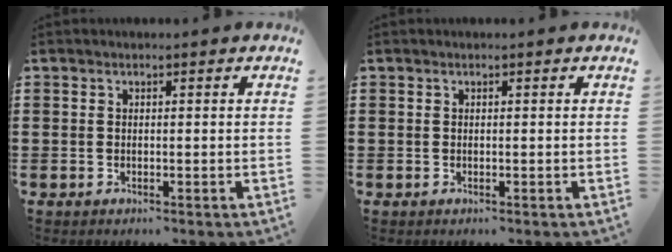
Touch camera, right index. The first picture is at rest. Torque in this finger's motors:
{"motor_torque": [-0.04, 0.04, 0.03, -0.01]}